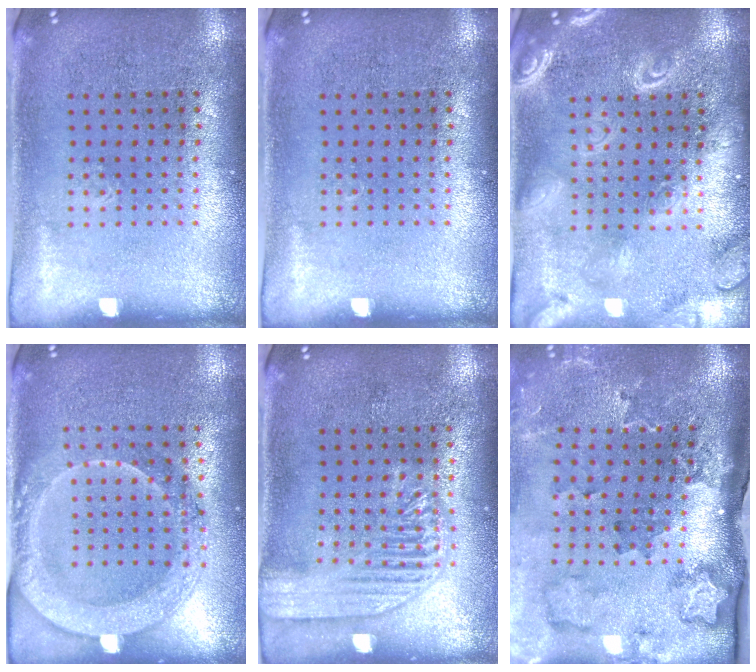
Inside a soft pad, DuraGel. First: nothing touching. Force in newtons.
{"total": 0.0}
{"total": 3.8, "press": 3.8, "slide": 0.5}
{"total": 1.9, "press": 1.8, "slide": 0.6}
{"total": 1.8, "press": 1.8, "slide": 0.3}
{"total": 2.3, "press": 2.0, "slide": 1.2}